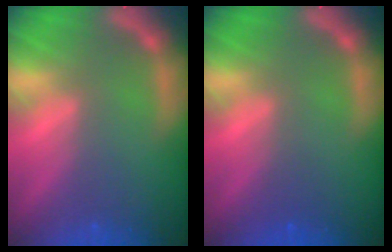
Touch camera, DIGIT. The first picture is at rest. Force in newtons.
{"total": 1.0}